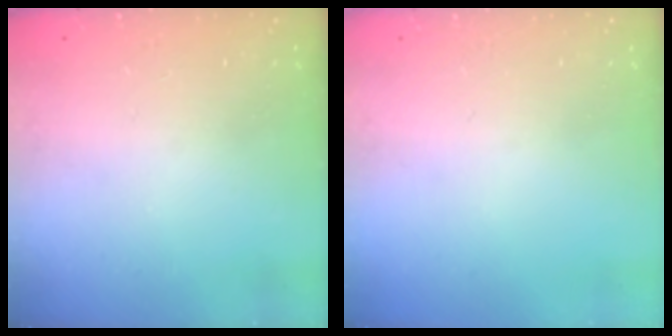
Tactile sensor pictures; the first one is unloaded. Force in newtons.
{"total": 0.0}